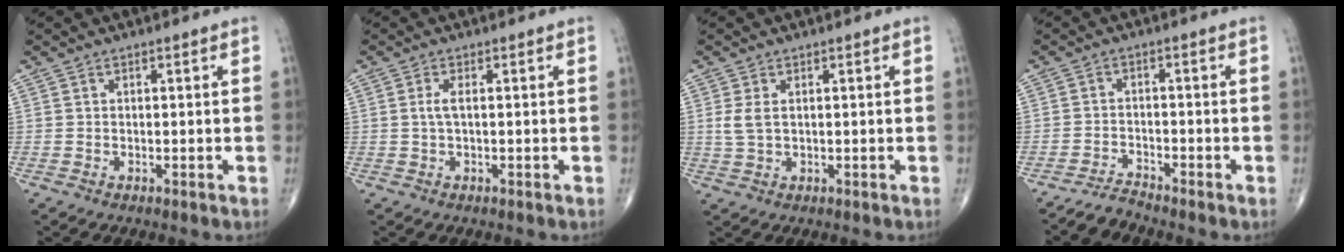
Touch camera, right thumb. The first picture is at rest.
{"total": 1.7, "force": [0.1, 0.4, 1.7], "torque": [-0.045, 0.004, 0.003]}
{"total": 2.8, "force": [0.6, 1.6, 2.3], "torque": [-0.058, 0.002, 0.017]}
{"total": 2.6, "force": [-2.6, -0.2, -0.2], "torque": [0.001, 0.002, -0.052]}